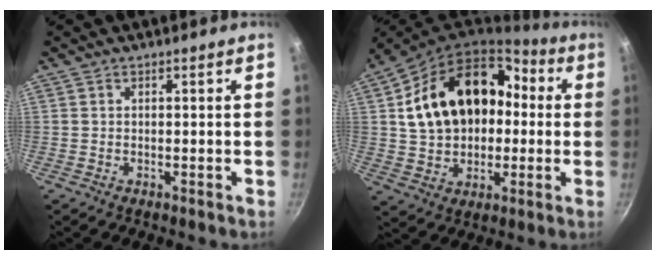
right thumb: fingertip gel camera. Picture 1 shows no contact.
{"total": 21.8, "force": [2.8, 15.8, 14.7], "torque": [-0.227, 0.050, 0.051]}